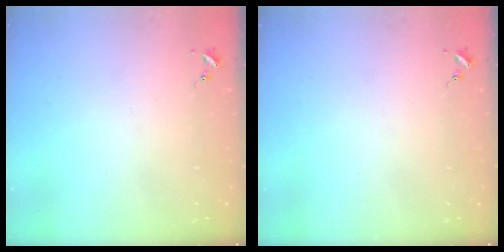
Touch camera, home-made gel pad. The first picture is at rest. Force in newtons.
{"total": 0.0}